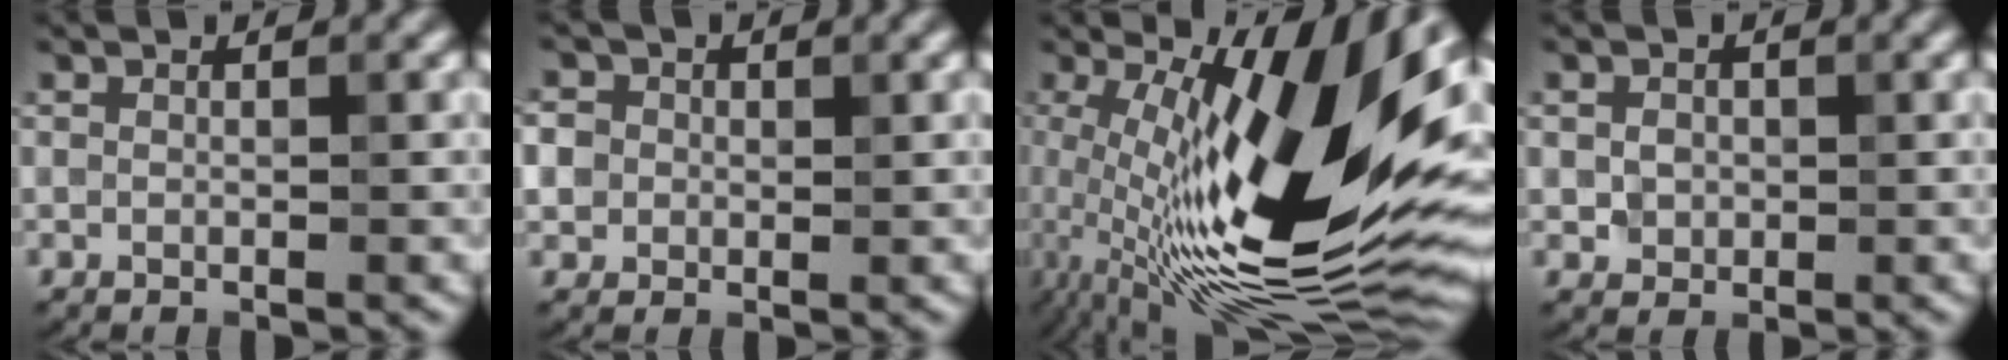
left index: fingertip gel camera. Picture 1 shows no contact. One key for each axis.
{"total": 3.9, "fx": 0.7, "fy": 3.6, "fz": 1.4, "tx": -0.024, "ty": 0.018, "tz": -0.006}
{"total": 17.5, "fx": 2.0, "fy": 6.3, "fz": 16.3, "tx": -0.277, "ty": -0.005, "tz": 0.028}
{"total": 1.7, "fx": 0.1, "fy": 1.5, "fz": 0.7, "tx": -0.010, "ty": -0.005, "tz": 0.003}